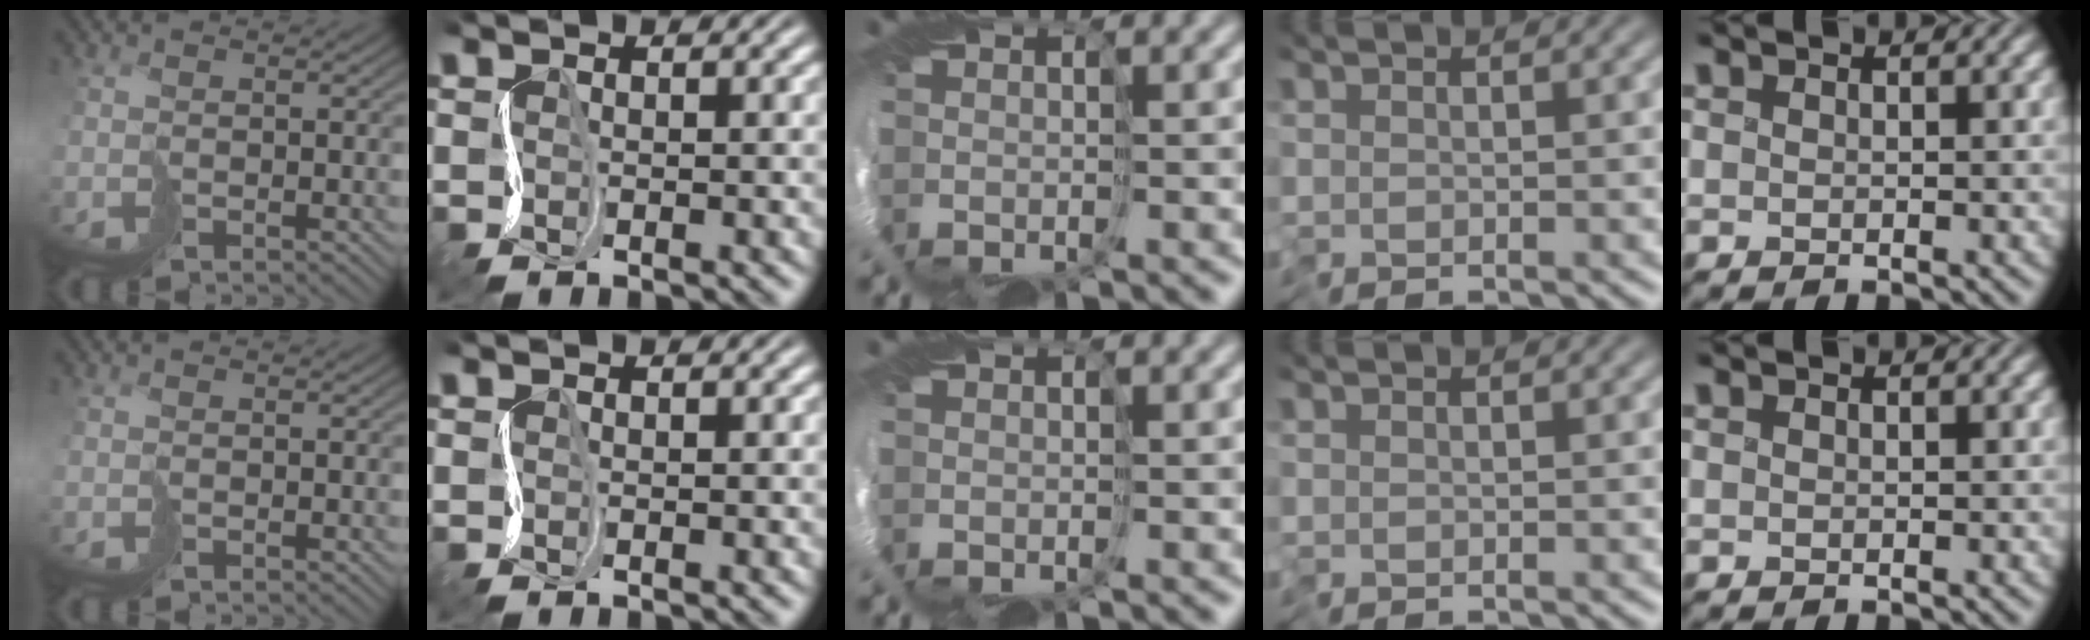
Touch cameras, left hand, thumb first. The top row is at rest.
{}